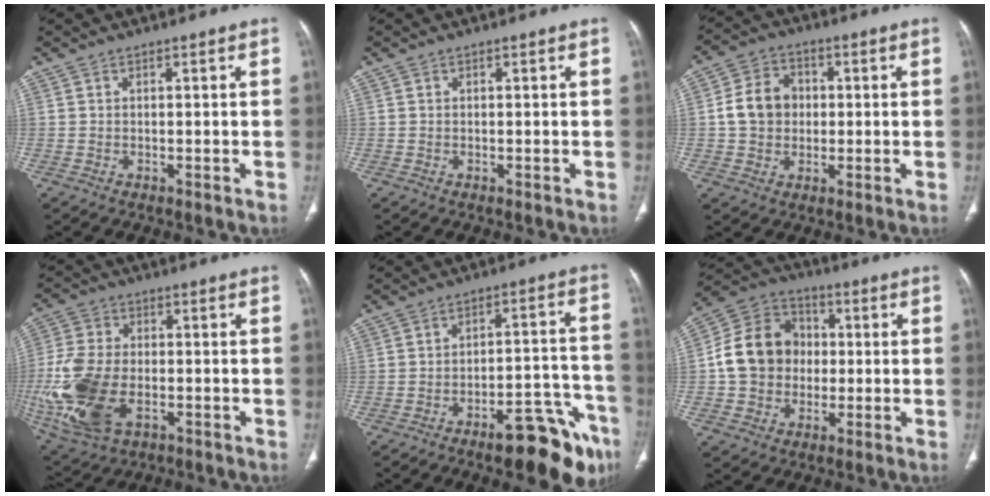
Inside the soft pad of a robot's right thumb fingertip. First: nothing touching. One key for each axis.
{"total": 0.0}
{"total": 8.7, "fx": 0.3, "fy": 7.4, "fz": 4.6, "tx": -0.060, "ty": 0.014, "tz": -0.002}
{"total": 16.6, "fx": -3.9, "fy": 9.7, "fz": 12.8, "tx": -0.293, "ty": -0.004, "tz": -0.066}
{"total": 14.5, "fx": -9.1, "fy": 4.4, "fz": 10.4, "tx": -0.089, "ty": 0.073, "tz": -0.123}
{"total": 13.9, "fx": -0.2, "fy": 11.9, "fz": 7.1, "tx": -0.105, "ty": 0.029, "tz": -0.010}